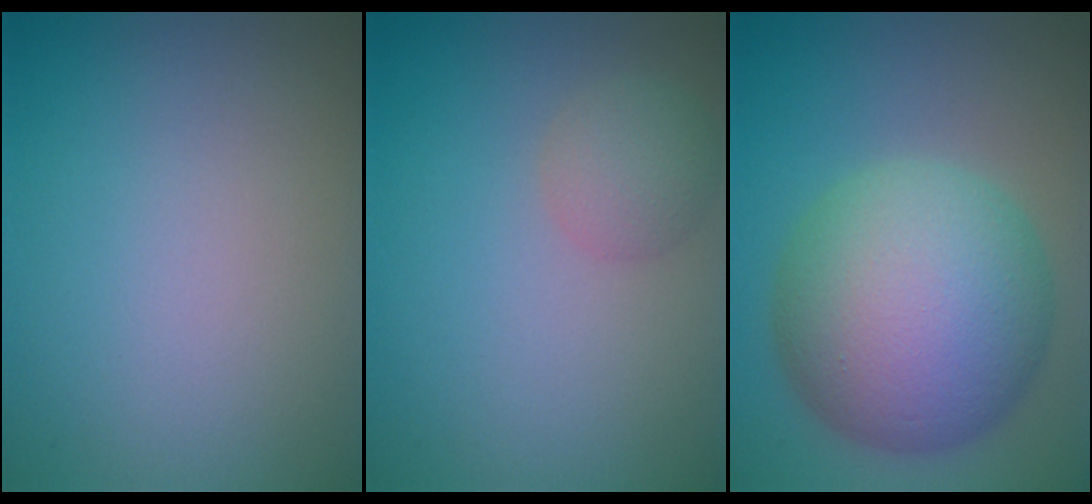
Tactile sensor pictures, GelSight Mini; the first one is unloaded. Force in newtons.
{"total": 2.1, "press": 2.1, "slide": 0.1}
{"total": 12.0, "press": 12.0, "slide": 0.4}